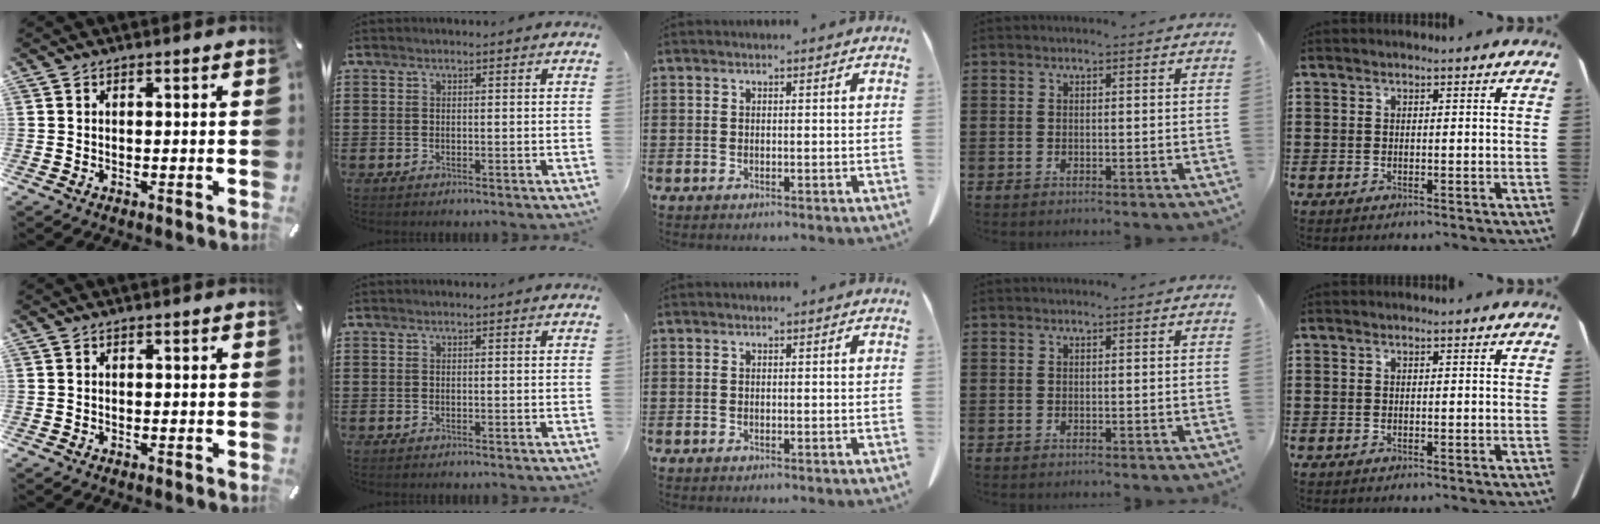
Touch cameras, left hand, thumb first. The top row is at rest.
{}